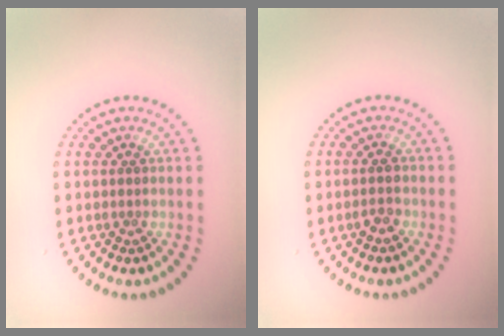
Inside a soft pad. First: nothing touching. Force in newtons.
{"total": 1.4, "press": 1.4, "slide": 0.2}